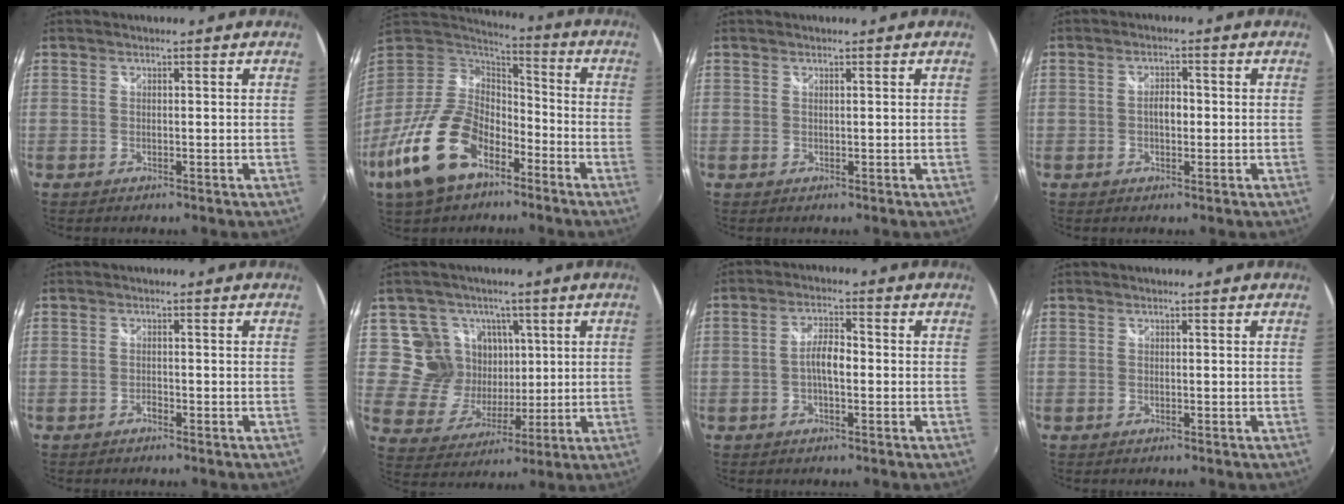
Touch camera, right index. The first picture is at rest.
{"total": 20.3, "force": [-10.8, 11.8, 12.5], "torque": [-0.278, -0.021, -0.196]}
{"total": 0.0}
{"total": 2.8, "force": [-0.2, 1.6, 2.3], "torque": [-0.039, 0.005, -0.005]}
{"total": 0.8, "force": [-0.7, 0.4, 0.3], "torque": [-0.006, -0.001, -0.014]}
{"total": 10.9, "force": [3.9, 9.9, 2.4], "torque": [-0.067, 0.001, 0.076]}
{"total": 4.4, "force": [-0.8, 1.5, 4.0], "torque": [-0.075, 0.010, -0.016]}
{"total": 0.0}